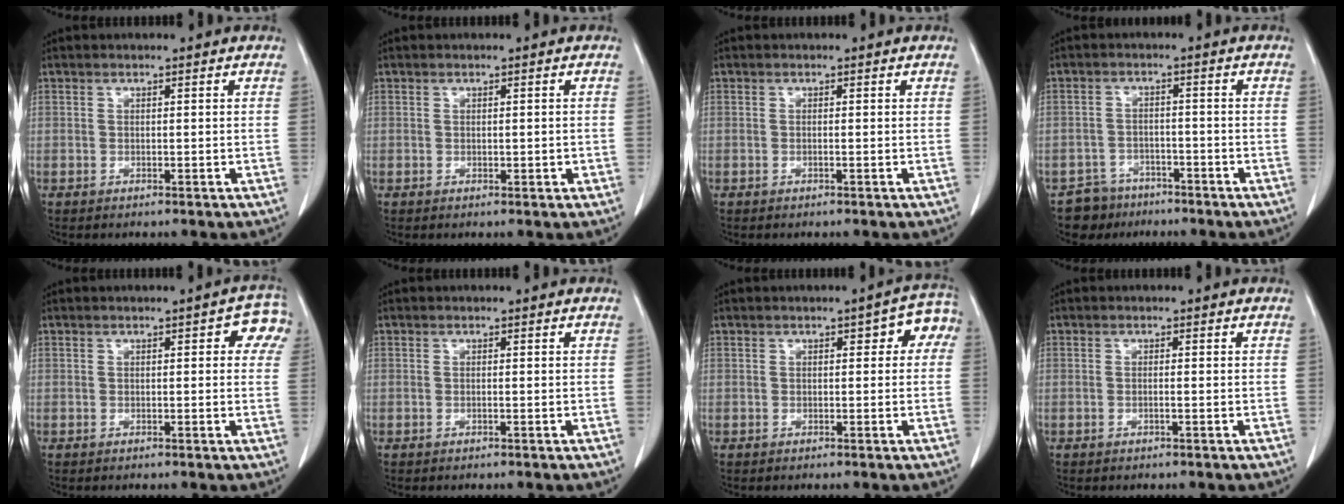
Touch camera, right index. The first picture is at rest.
{"total": 1.1, "force": [-0.1, 0.6, 0.9], "torque": [-0.013, 0.001, 0.002]}
{"total": 0.0}
{"total": 4.8, "force": [-3.8, 3.0, -0.6], "torque": [0.013, 0.006, -0.062]}
{"total": 4.6, "force": [1.7, 1.7, 3.9], "torque": [-0.031, 0.012, 0.008]}
{"total": 0.0}
{"total": 4.6, "force": [1.0, 2.2, 3.9], "torque": [-0.040, 0.030, 0.008]}
{"total": 0.5, "force": [-0.2, -0.1, 0.5], "torque": [-0.008, 0.001, -0.003]}